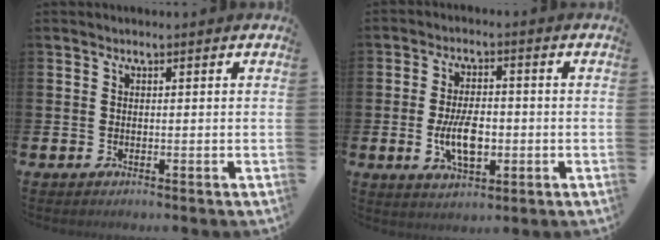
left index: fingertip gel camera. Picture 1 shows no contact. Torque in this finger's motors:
{"motor_torque": [1.78, 0.33, 1.00, 0.21]}